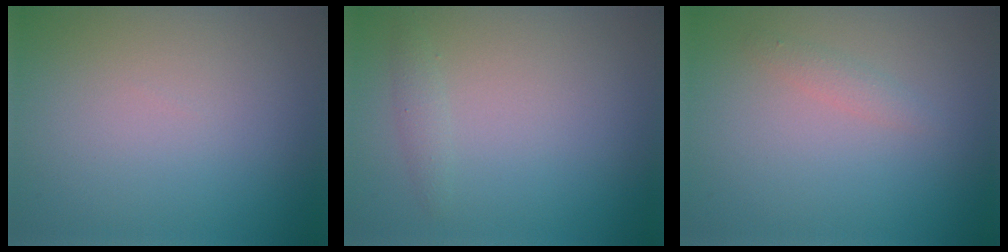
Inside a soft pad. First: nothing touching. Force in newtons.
{"total": 1.0, "press": 1.0, "slide": 0.0}
{"total": 1.1, "press": 1.1, "slide": 0.0}